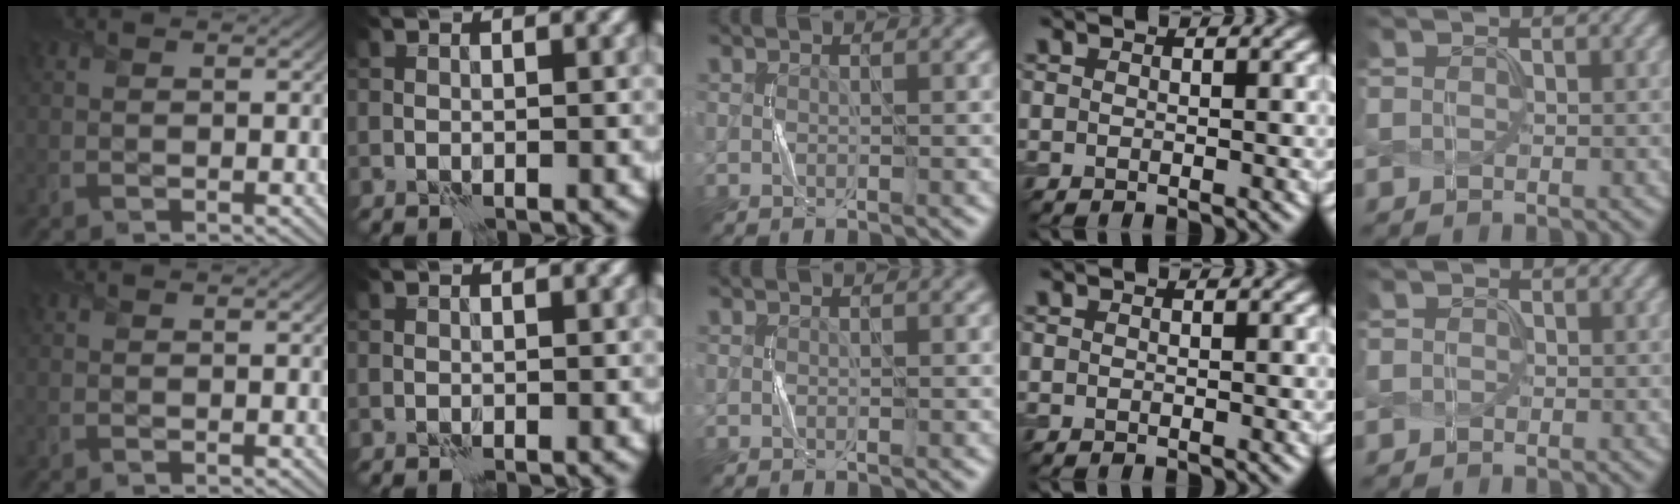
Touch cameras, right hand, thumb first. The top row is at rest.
{}